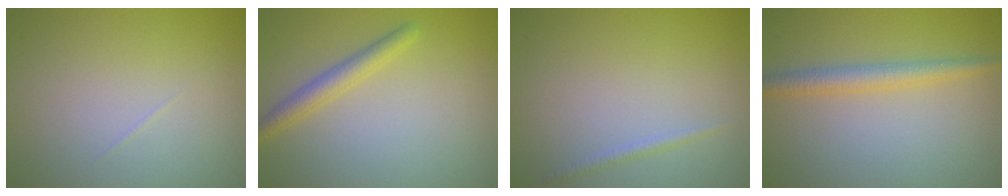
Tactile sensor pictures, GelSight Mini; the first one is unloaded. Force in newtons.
{"total": 2.3, "press": 2.3, "slide": 0.1}
{"total": 0.9, "press": 0.9, "slide": 0.1}
{"total": 2.7, "press": 2.7, "slide": 0.0}